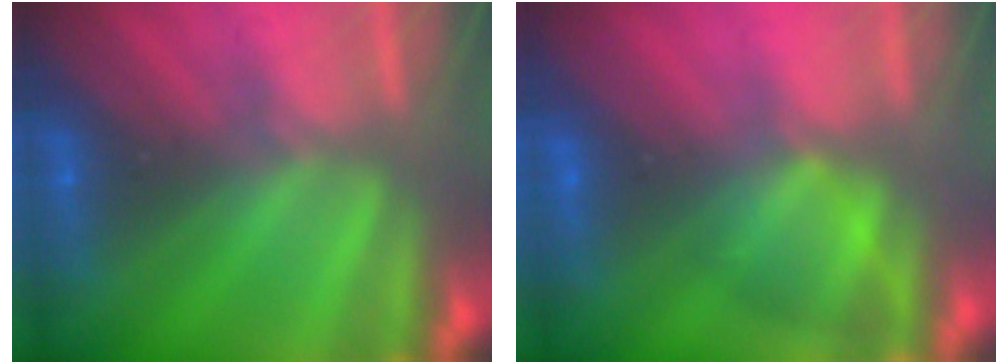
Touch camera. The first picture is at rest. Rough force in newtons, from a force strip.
{"total": 2.9}